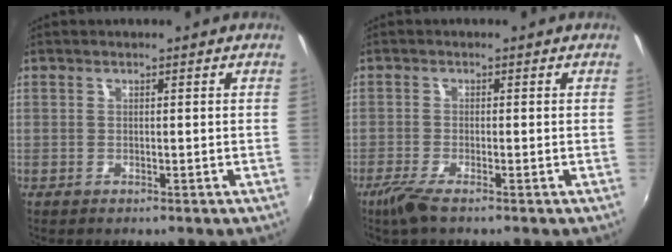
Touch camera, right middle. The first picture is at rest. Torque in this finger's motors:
{"motor_torque": [1.05, -0.96, 0.33, 0.09]}